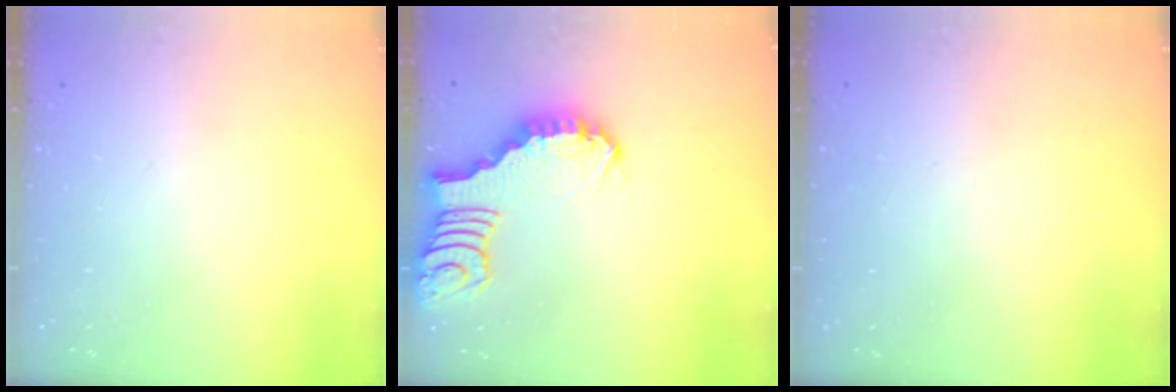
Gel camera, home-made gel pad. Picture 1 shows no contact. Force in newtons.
{"total": 2.1, "press": 2.1, "slide": 0.2}
{"total": 0.0}